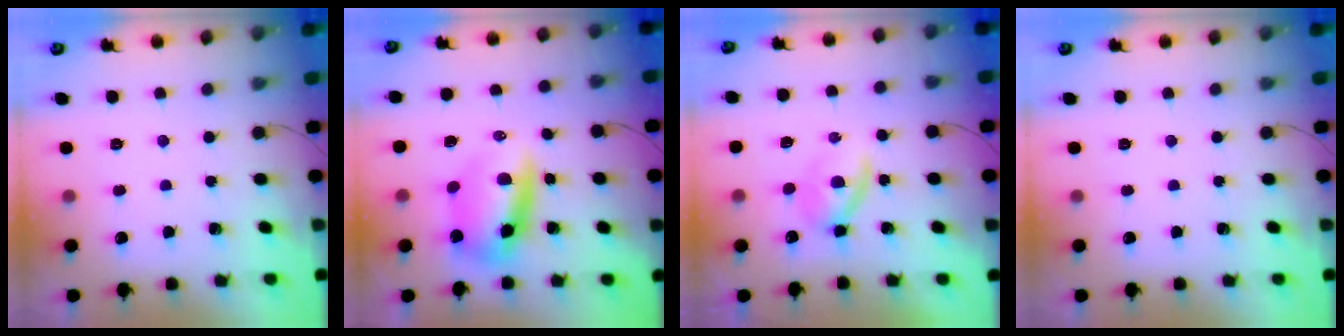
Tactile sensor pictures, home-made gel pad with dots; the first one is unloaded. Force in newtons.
{"total": 9.0, "press": 8.7, "slide": 2.2}
{"total": 2.8, "press": 2.8, "slide": 0.5}
{"total": 0.0}